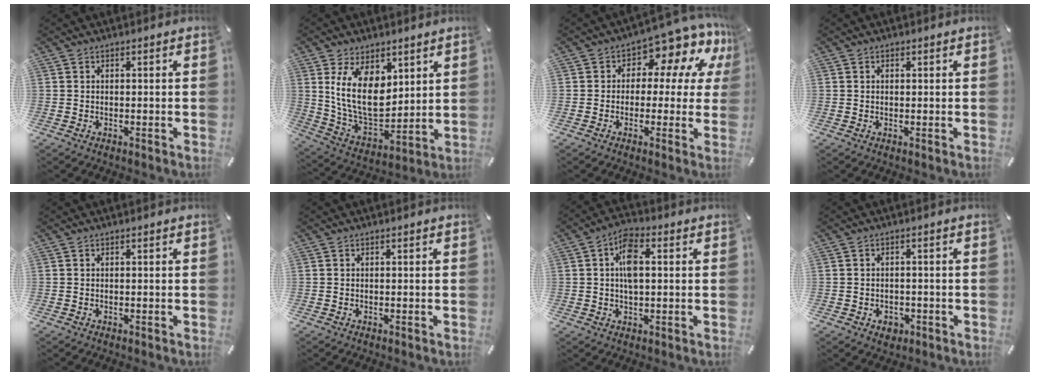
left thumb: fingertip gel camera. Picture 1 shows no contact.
{"total": 14.8, "force": [5.3, 9.9, 9.7], "torque": [-0.204, -0.033, 0.097]}
{"total": 8.9, "force": [5.1, 5.0, 5.2], "torque": [-0.073, -0.052, 0.090]}
{"total": 0.6, "force": [0.2, 0.5, 0.3], "torque": [-0.006, 0.004, 0.002]}
{"total": 0.0}
{"total": 0.0}
{"total": 7.0, "force": [1.1, 3.7, 5.9], "torque": [-0.107, 0.006, 0.014]}
{"total": 3.0, "force": [-1.2, 2.4, 1.3], "torque": [-0.023, 0.005, -0.023]}